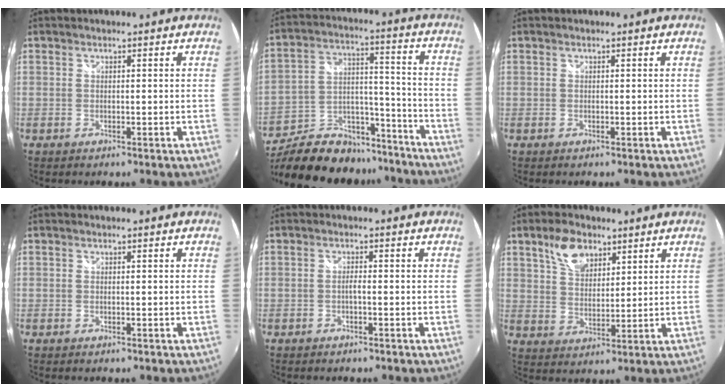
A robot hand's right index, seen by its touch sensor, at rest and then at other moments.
{"total": 23.4, "force": [-18.6, 11.1, 8.9], "torque": [-0.191, 0.042, -0.269]}
{"total": 0.0}
{"total": 0.0}
{"total": 1.1, "force": [-0.4, 0.1, 0.9], "torque": [-0.019, 0.003, -0.010]}
{"total": 7.7, "force": [4.7, 4.3, 4.4], "torque": [-0.078, 0.014, 0.087]}